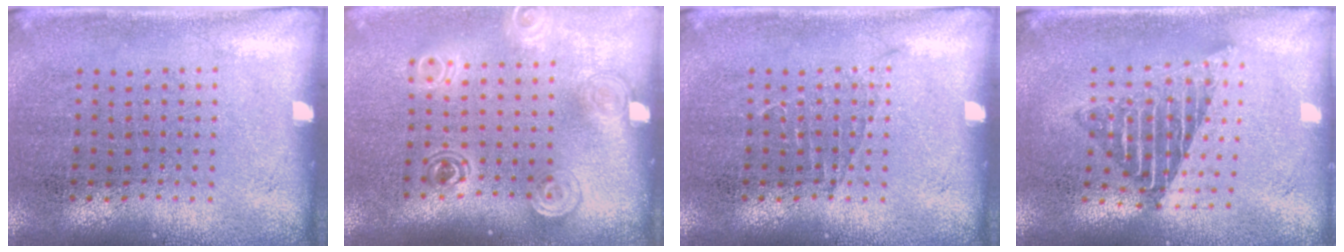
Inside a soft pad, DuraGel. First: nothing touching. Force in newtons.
{"total": 1.4, "press": 1.2, "slide": 0.8}
{"total": 0.5, "press": 0.5, "slide": 0.1}
{"total": 1.7, "press": 1.4, "slide": 1.0}